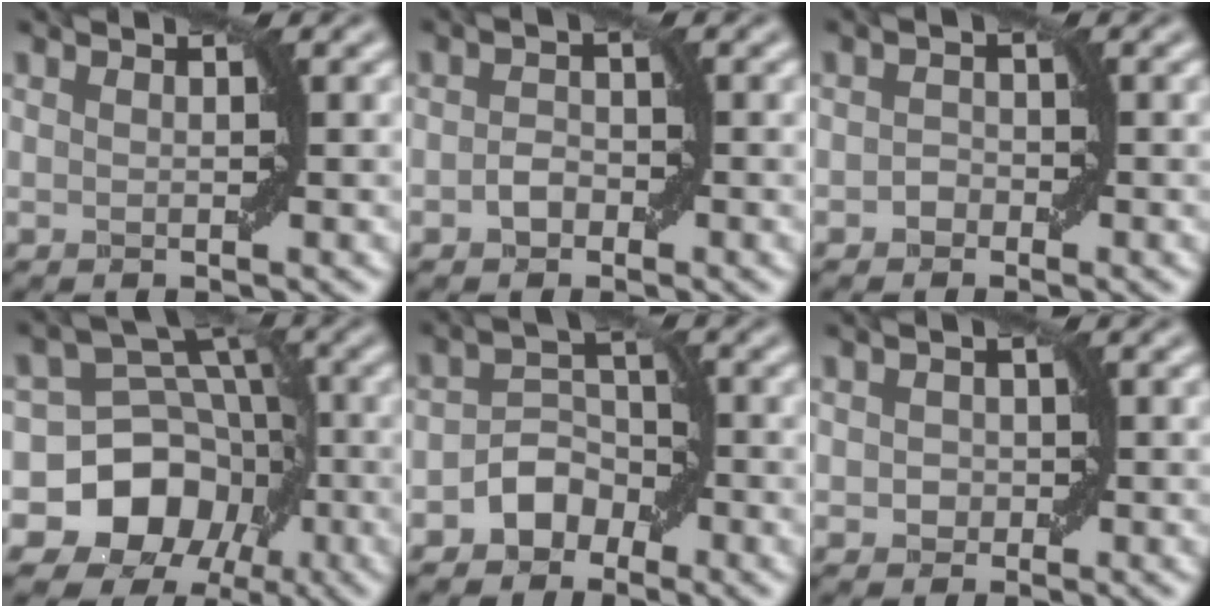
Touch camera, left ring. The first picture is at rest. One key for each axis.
{"total": 1.5, "fx": -0.7, "fy": 1.1, "fz": 0.8, "tx": -0.016, "ty": 0.005, "tz": -0.016}
{"total": 1.1, "fx": -0.6, "fy": 0.8, "fz": 0.3, "tx": -0.003, "ty": 0.003, "tz": -0.012}
{"total": 10.5, "fx": -3.9, "fy": 8.9, "fz": 3.9, "tx": -0.053, "ty": 0.010, "tz": -0.100}
{"total": 3.2, "fx": -1.9, "fy": 2.2, "fz": 1.2, "tx": -0.008, "ty": 0.014, "tz": -0.036}
{"total": 1.2, "fx": -0.2, "fy": 1.1, "fz": 0.4, "tx": -0.005, "ty": 0.000, "tz": -0.006}